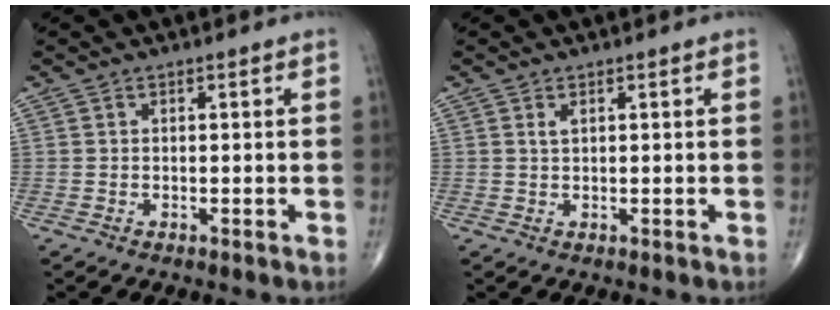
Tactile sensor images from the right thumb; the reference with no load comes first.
{"total": 1.0, "force": [0.5, 0.5, 0.8], "torque": [-0.015, 0.004, 0.011]}